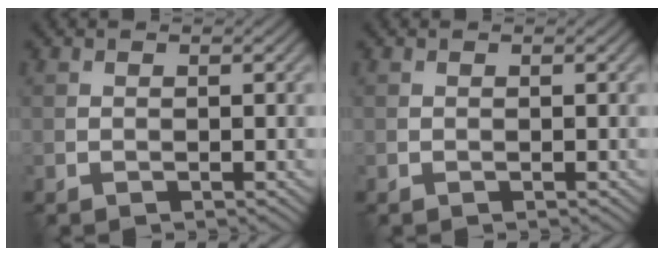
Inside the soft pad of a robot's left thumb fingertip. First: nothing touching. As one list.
[{"total": 0.0}]